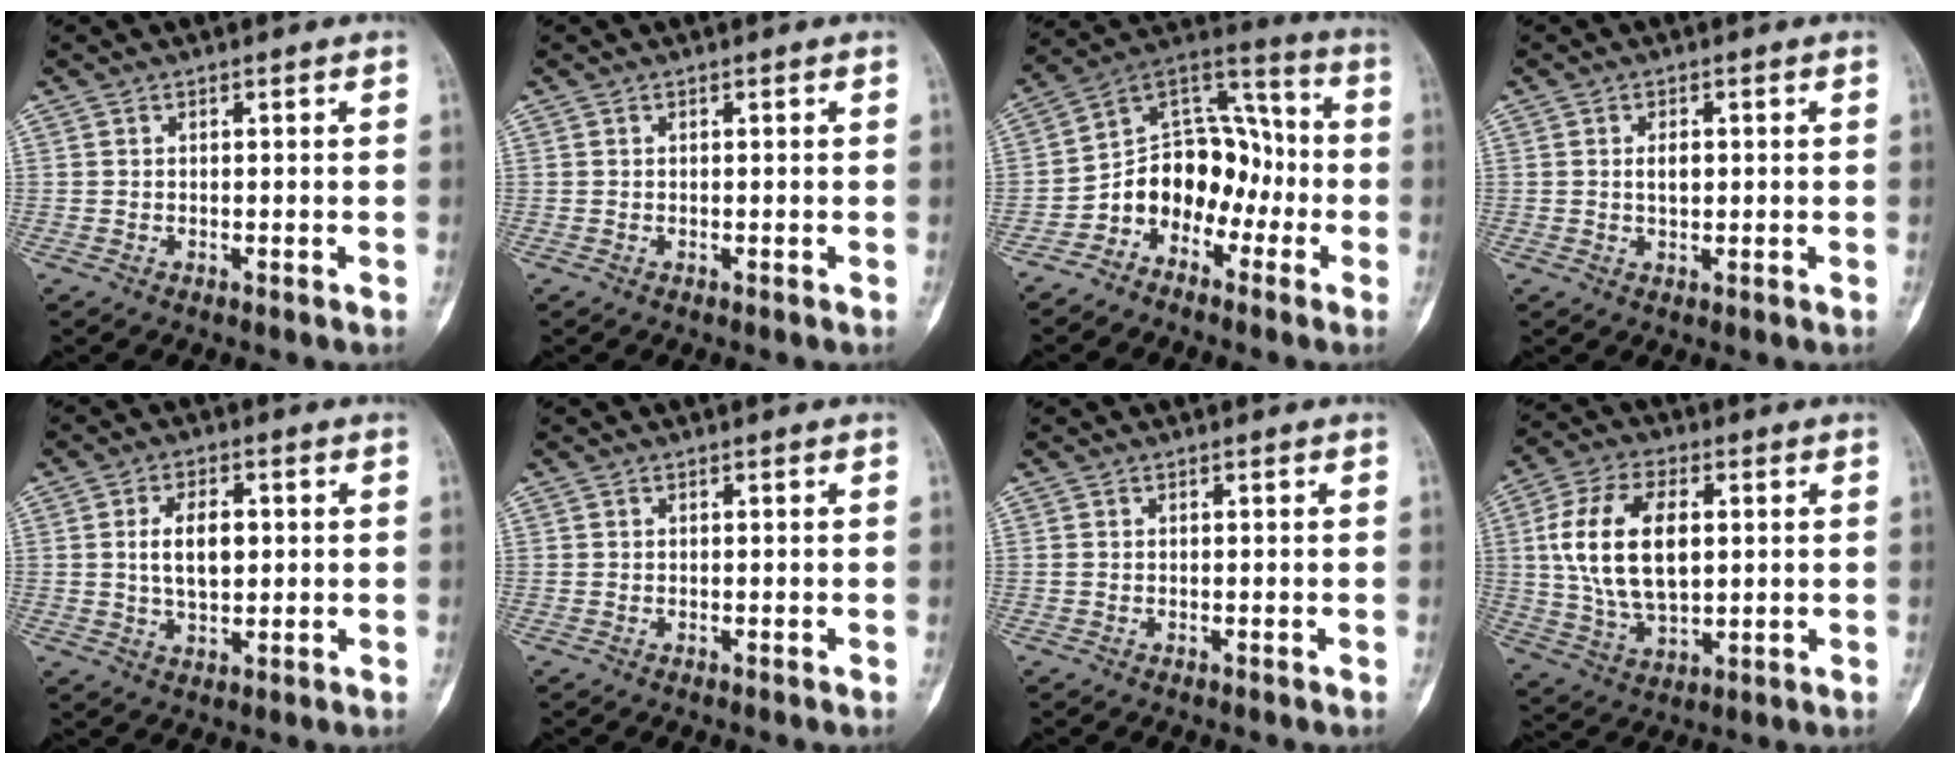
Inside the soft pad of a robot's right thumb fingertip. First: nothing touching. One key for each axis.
{"total": 0.0}
{"total": 13.6, "fx": -5.0, "fy": 10.3, "fz": 7.3, "tx": -0.075, "ty": 0.090, "tz": -0.098}
{"total": 2.6, "fx": 0.3, "fy": 1.4, "fz": 2.1, "tx": -0.030, "ty": 0.001, "tz": 0.005}
{"total": 7.4, "fx": 1.0, "fy": 4.2, "fz": 6.1, "tx": -0.096, "ty": -0.001, "tz": 0.017}
{"total": 0.0}
{"total": 0.0}
{"total": 16.6, "fx": 2.6, "fy": 9.4, "fz": 13.4, "tx": -0.247, "ty": 0.002, "tz": 0.051}